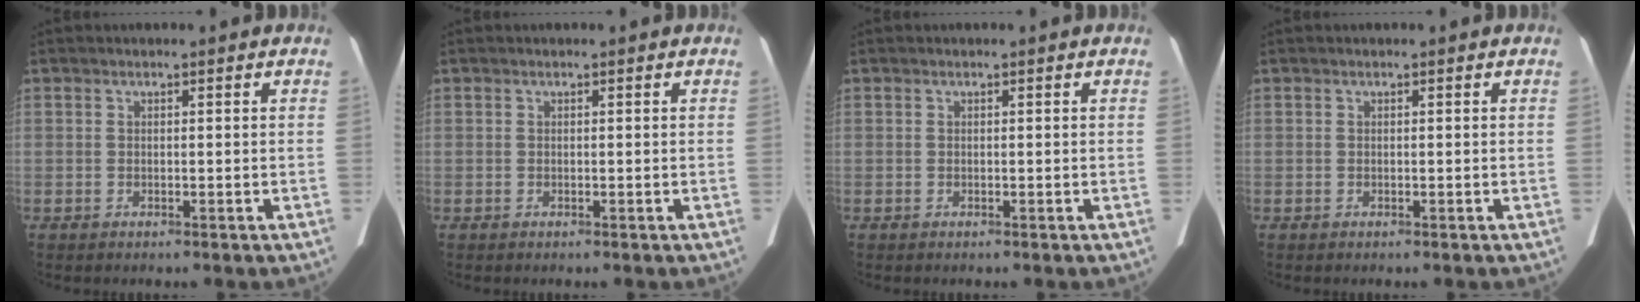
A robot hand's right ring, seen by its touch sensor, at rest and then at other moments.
{"total": 0.0}
{"total": 0.0}
{"total": 0.0}